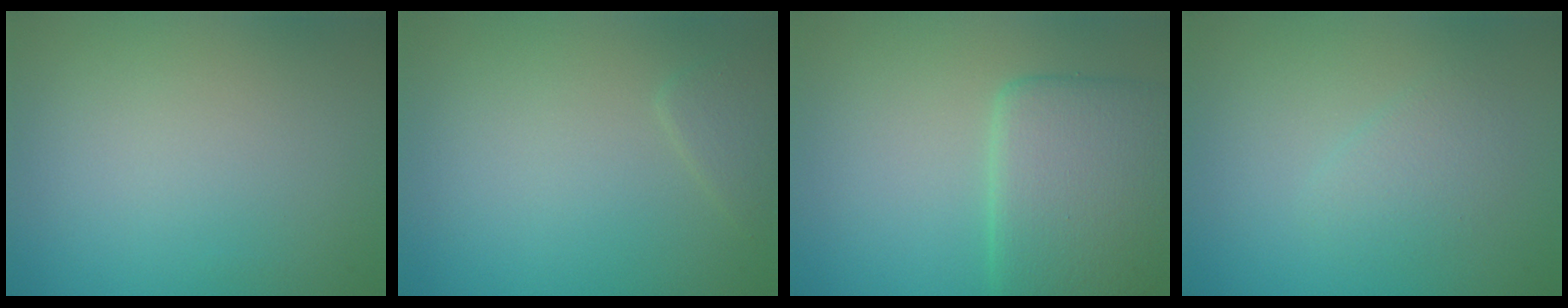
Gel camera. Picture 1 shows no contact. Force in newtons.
{"total": 1.2, "press": 1.2, "slide": 0.1}
{"total": 6.9, "press": 6.9, "slide": 0.5}
{"total": 1.8, "press": 1.8, "slide": 0.1}